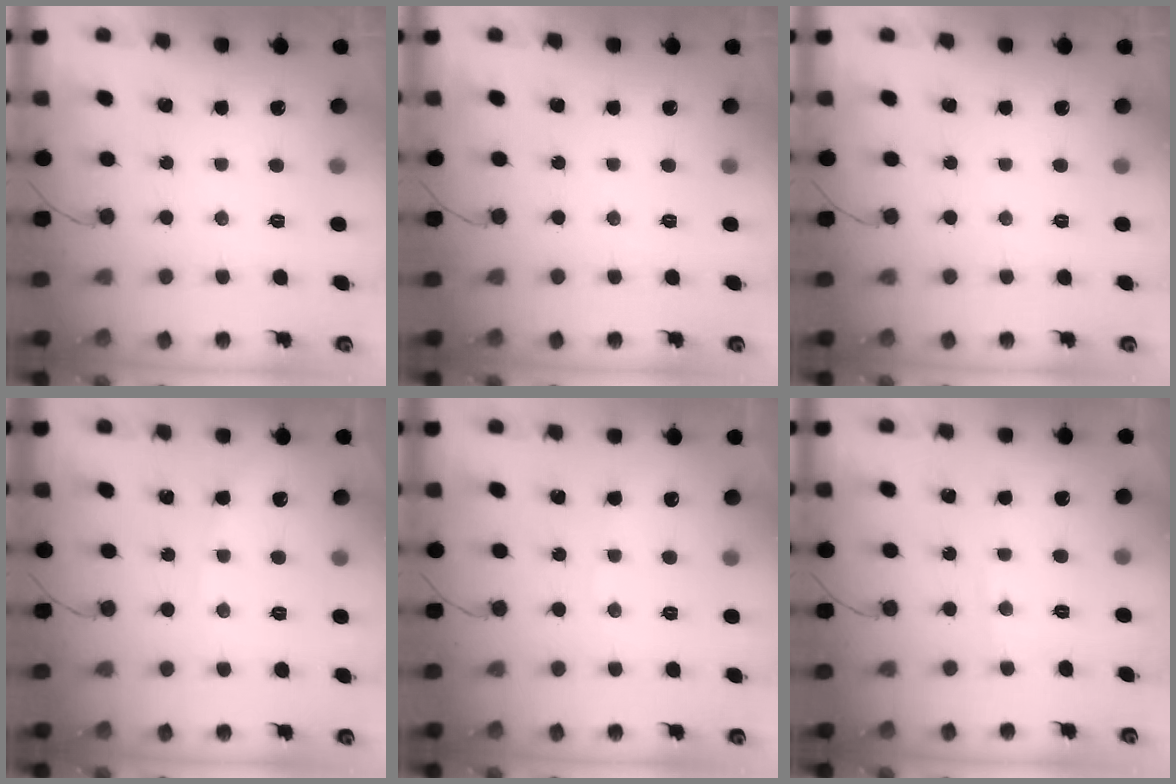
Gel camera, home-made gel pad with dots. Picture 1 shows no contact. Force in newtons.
{"total": 0.0}
{"total": 0.0}
{"total": 2.1, "press": 2.1, "slide": 0.3}
{"total": 2.6, "press": 2.6, "slide": 0.3}
{"total": 3.6, "press": 3.5, "slide": 0.5}